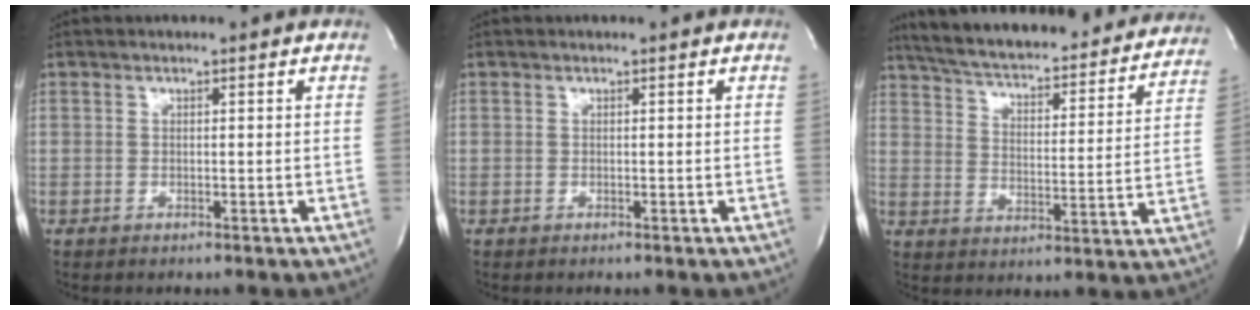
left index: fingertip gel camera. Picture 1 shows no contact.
{"total": 0.0}
{"total": 29.7, "force": [26.8, 6.4, 11.1], "torque": [-0.188, -0.036, 0.342]}